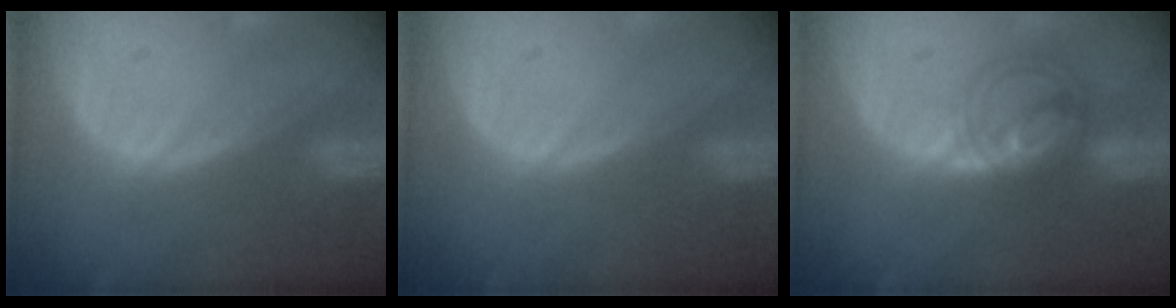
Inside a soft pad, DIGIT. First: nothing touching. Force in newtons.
{"total": 0.0}
{"total": 5.7, "press": 5.6, "slide": 0.4}